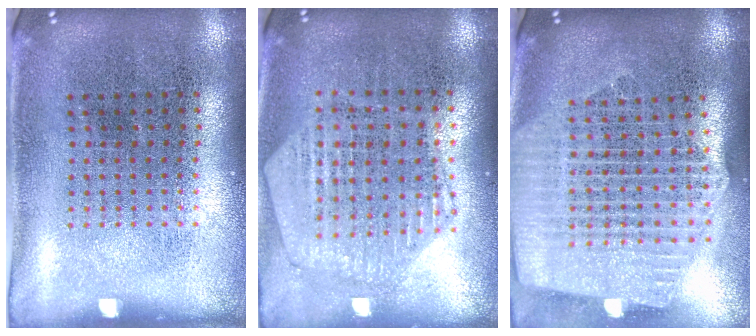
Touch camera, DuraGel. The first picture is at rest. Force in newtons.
{"total": 1.1, "press": 1.1, "slide": 0.1}
{"total": 2.7, "press": 2.3, "slide": 1.4}